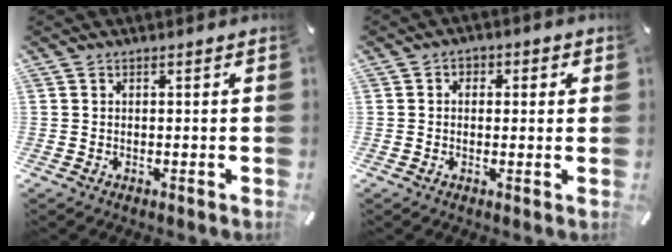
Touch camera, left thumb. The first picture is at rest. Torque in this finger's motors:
{"motor_torque": [-0.34, -0.15, -0.01, -0.27, 0.00]}